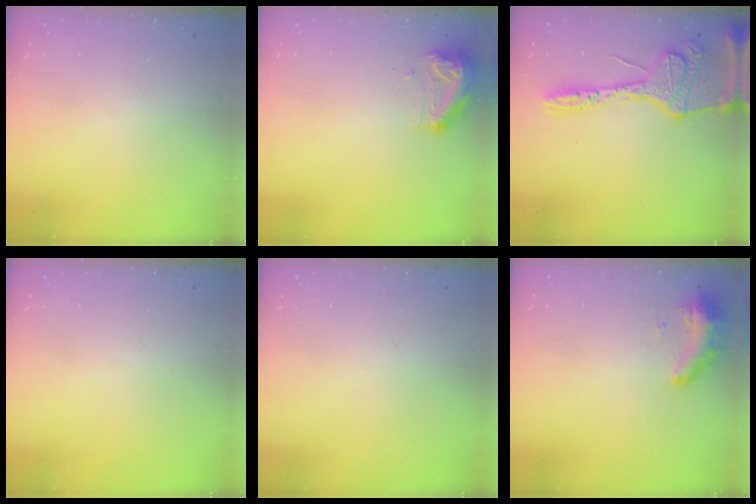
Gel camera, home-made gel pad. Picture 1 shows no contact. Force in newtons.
{"total": 9.8, "press": 9.8, "slide": 0.5}
{"total": 19.1, "press": 19.0, "slide": 1.7}
{"total": 0.0}
{"total": 0.0}
{"total": 11.5, "press": 9.6, "slide": 6.3}